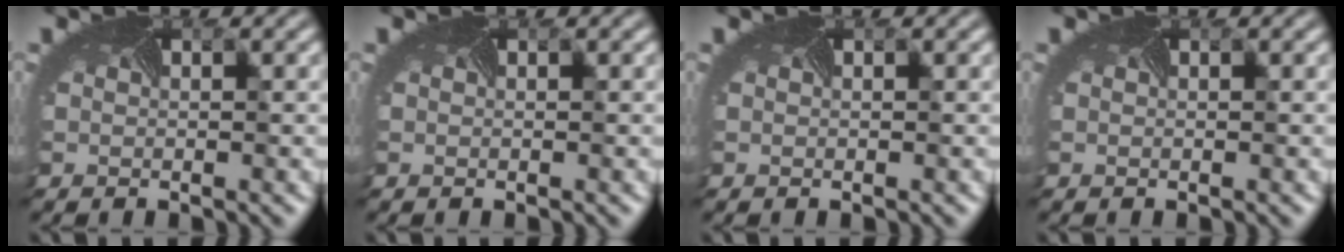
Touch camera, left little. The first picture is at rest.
{"total": 0.0}
{"total": 0.0}
{"total": 0.0}